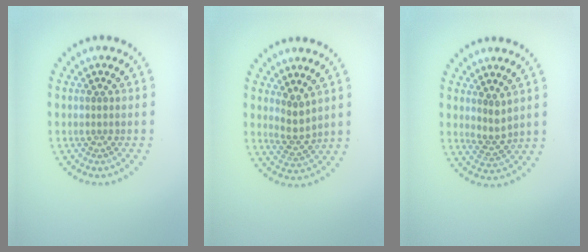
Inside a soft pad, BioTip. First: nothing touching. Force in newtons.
{"total": 2.0, "press": 1.5, "slide": 1.4}
{"total": 1.7, "press": 1.3, "slide": 1.1}